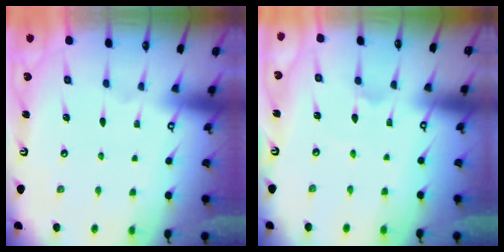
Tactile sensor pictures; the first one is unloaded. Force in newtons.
{"total": 0.0}